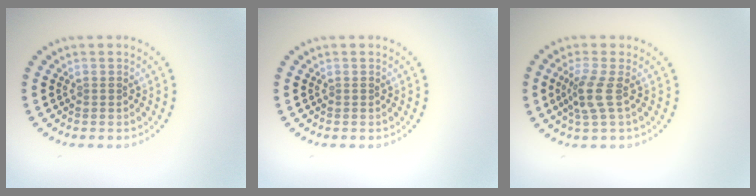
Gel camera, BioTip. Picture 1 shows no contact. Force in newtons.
{"total": 0.0}
{"total": 2.5, "press": 2.0, "slide": 1.5}